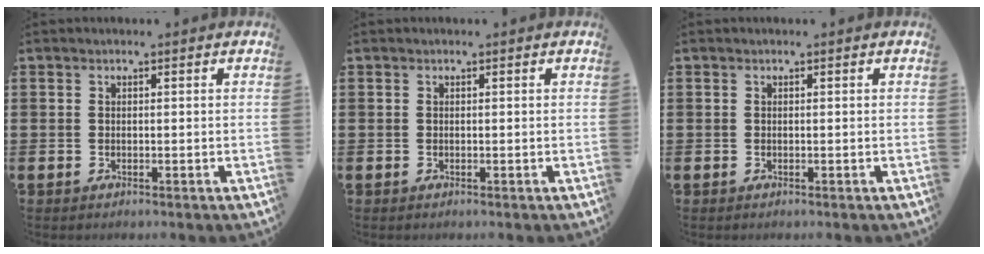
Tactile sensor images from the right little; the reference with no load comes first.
{"total": 0.0}
{"total": 0.0}